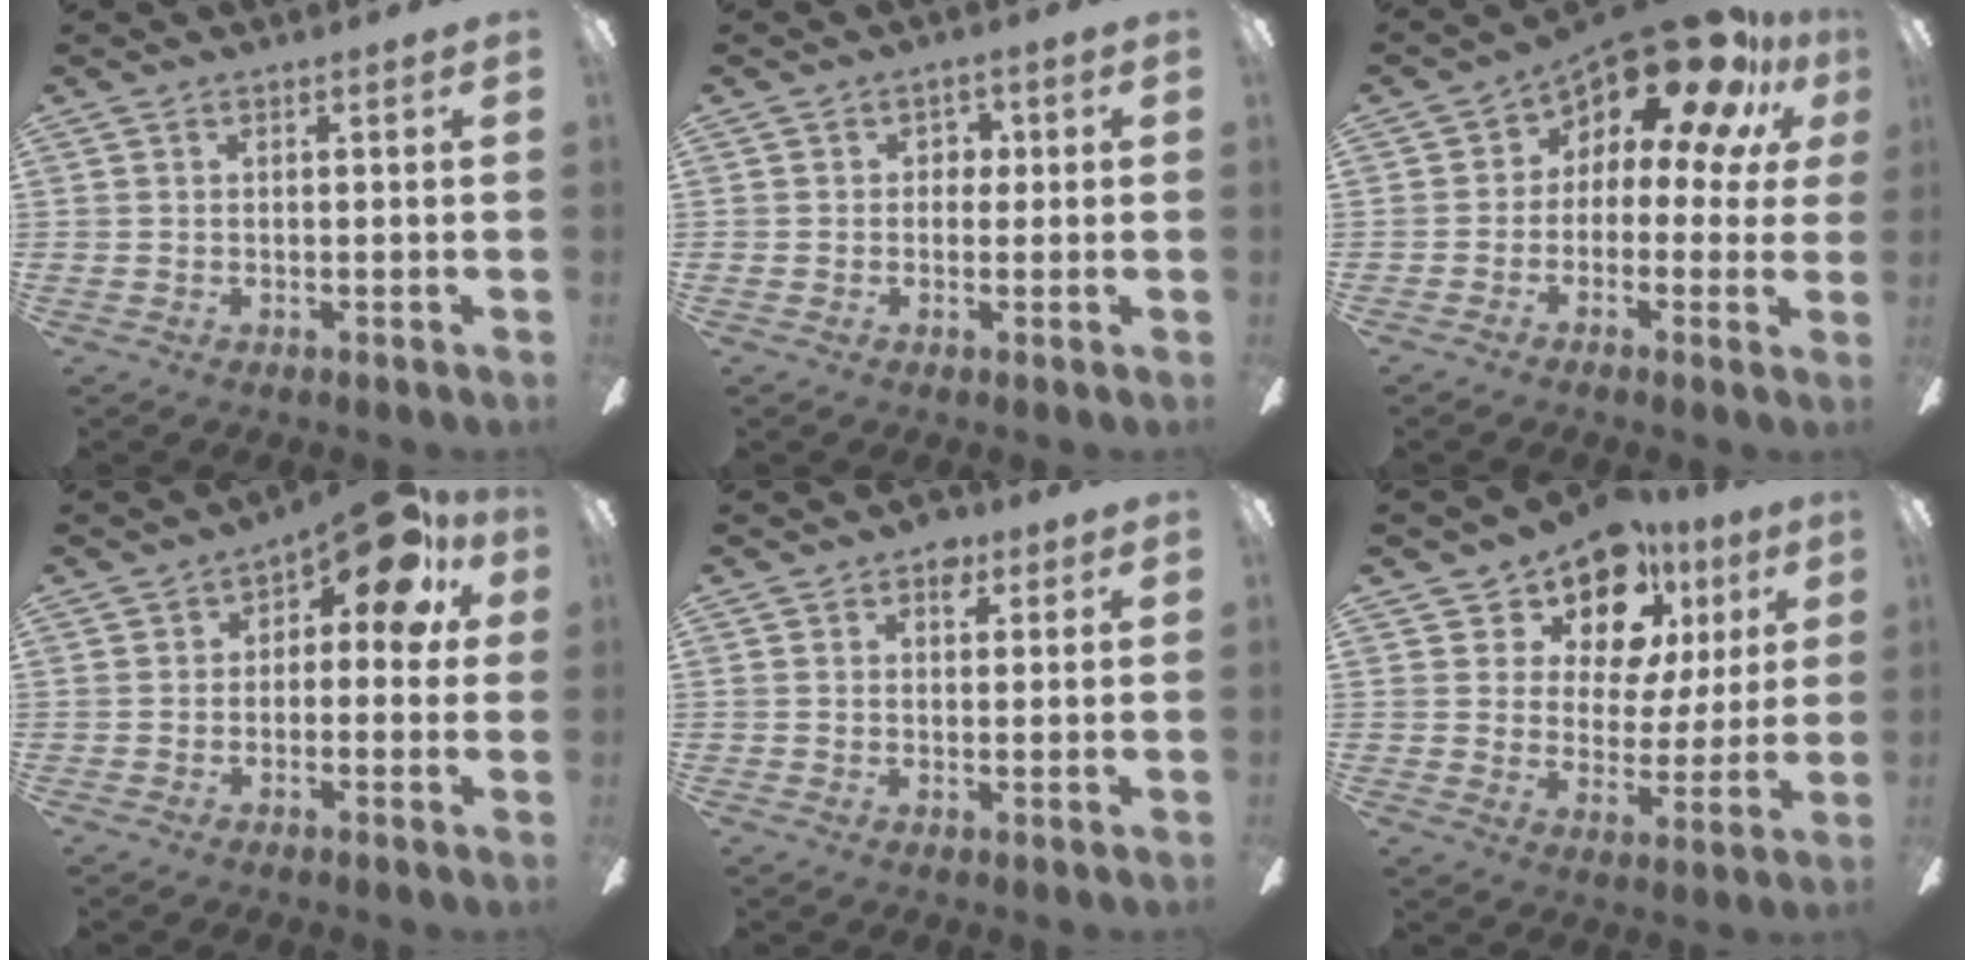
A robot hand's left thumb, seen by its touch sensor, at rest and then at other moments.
{"total": 3.0, "force": [-0.2, 2.7, 1.3], "torque": [-0.022, 0.011, -0.009]}
{"total": 15.3, "force": [10.8, 6.0, 9.1], "torque": [-0.149, -0.086, 0.181]}
{"total": 11.2, "force": [5.4, 5.7, 7.9], "torque": [-0.105, -0.030, 0.091]}
{"total": 4.1, "force": [2.2, 2.8, 2.1], "torque": [-0.007, -0.005, 0.034]}
{"total": 14.4, "force": [9.9, 8.0, 6.7], "torque": [-0.125, -0.058, 0.180]}